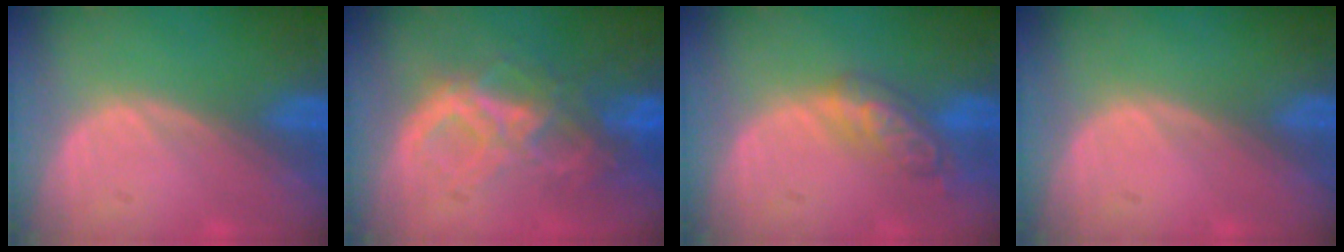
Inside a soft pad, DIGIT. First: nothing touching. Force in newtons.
{"total": 8.6, "press": 7.5, "slide": 4.2}
{"total": 5.7, "press": 4.9, "slide": 2.9}
{"total": 0.0}